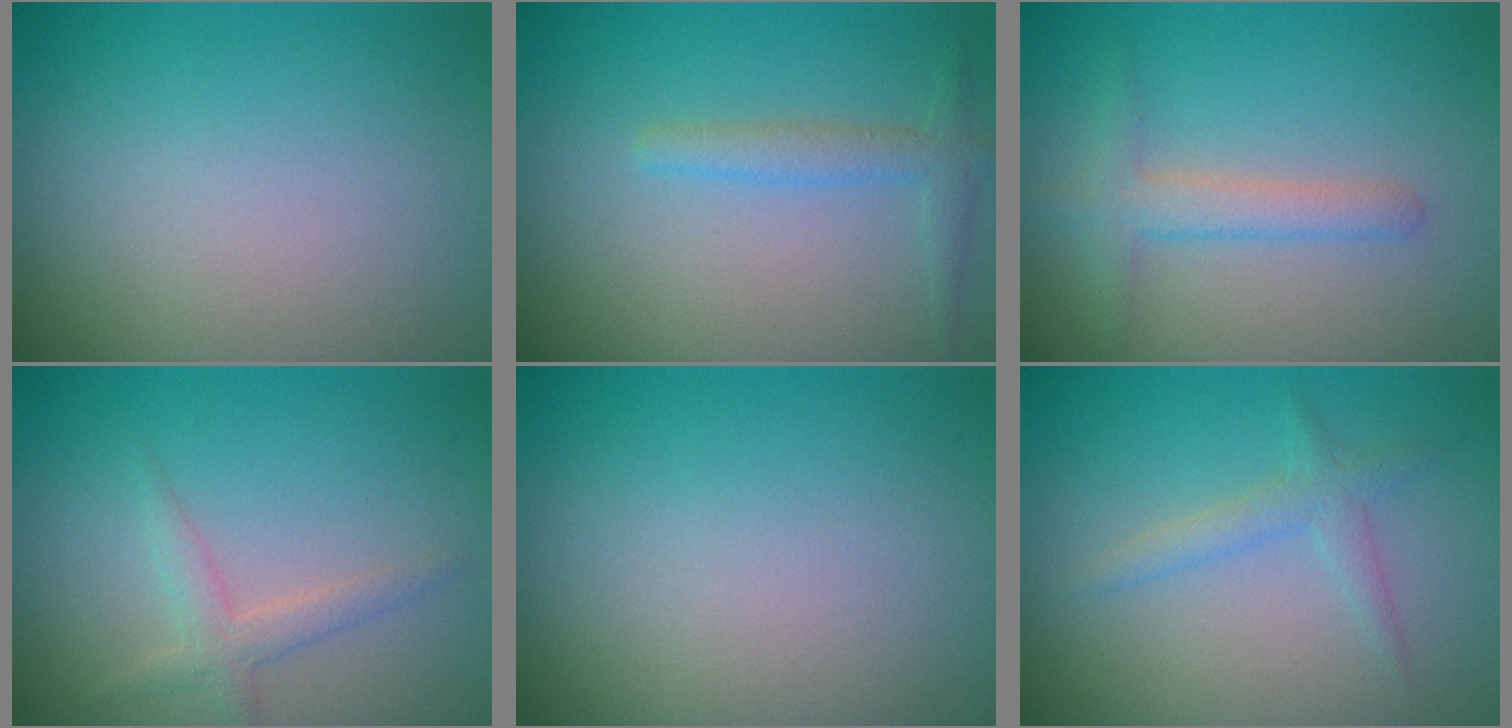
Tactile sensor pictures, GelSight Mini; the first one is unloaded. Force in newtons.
{"total": 1.4, "press": 1.4, "slide": 0.1}
{"total": 2.3, "press": 2.3, "slide": 0.2}
{"total": 1.8, "press": 1.8, "slide": 0.0}
{"total": 0.0}
{"total": 1.6, "press": 1.6, "slide": 0.1}